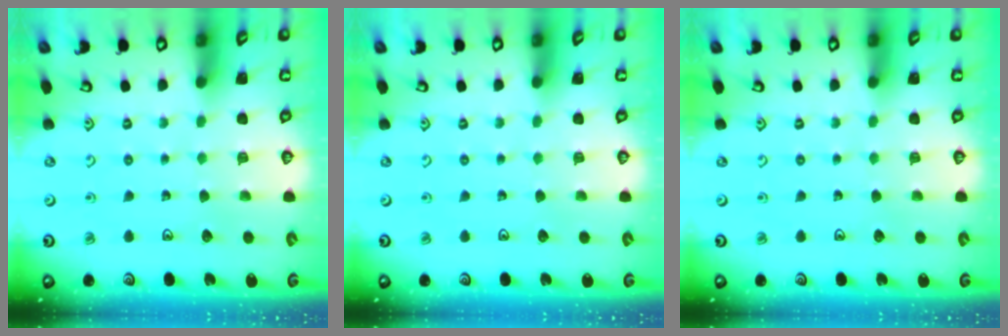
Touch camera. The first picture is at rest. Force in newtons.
{"total": 0.0}
{"total": 0.0}